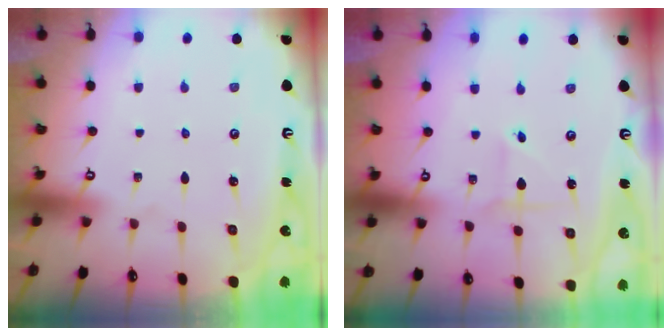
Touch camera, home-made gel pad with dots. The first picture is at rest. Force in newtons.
{"total": 2.0, "press": 2.0, "slide": 0.1}